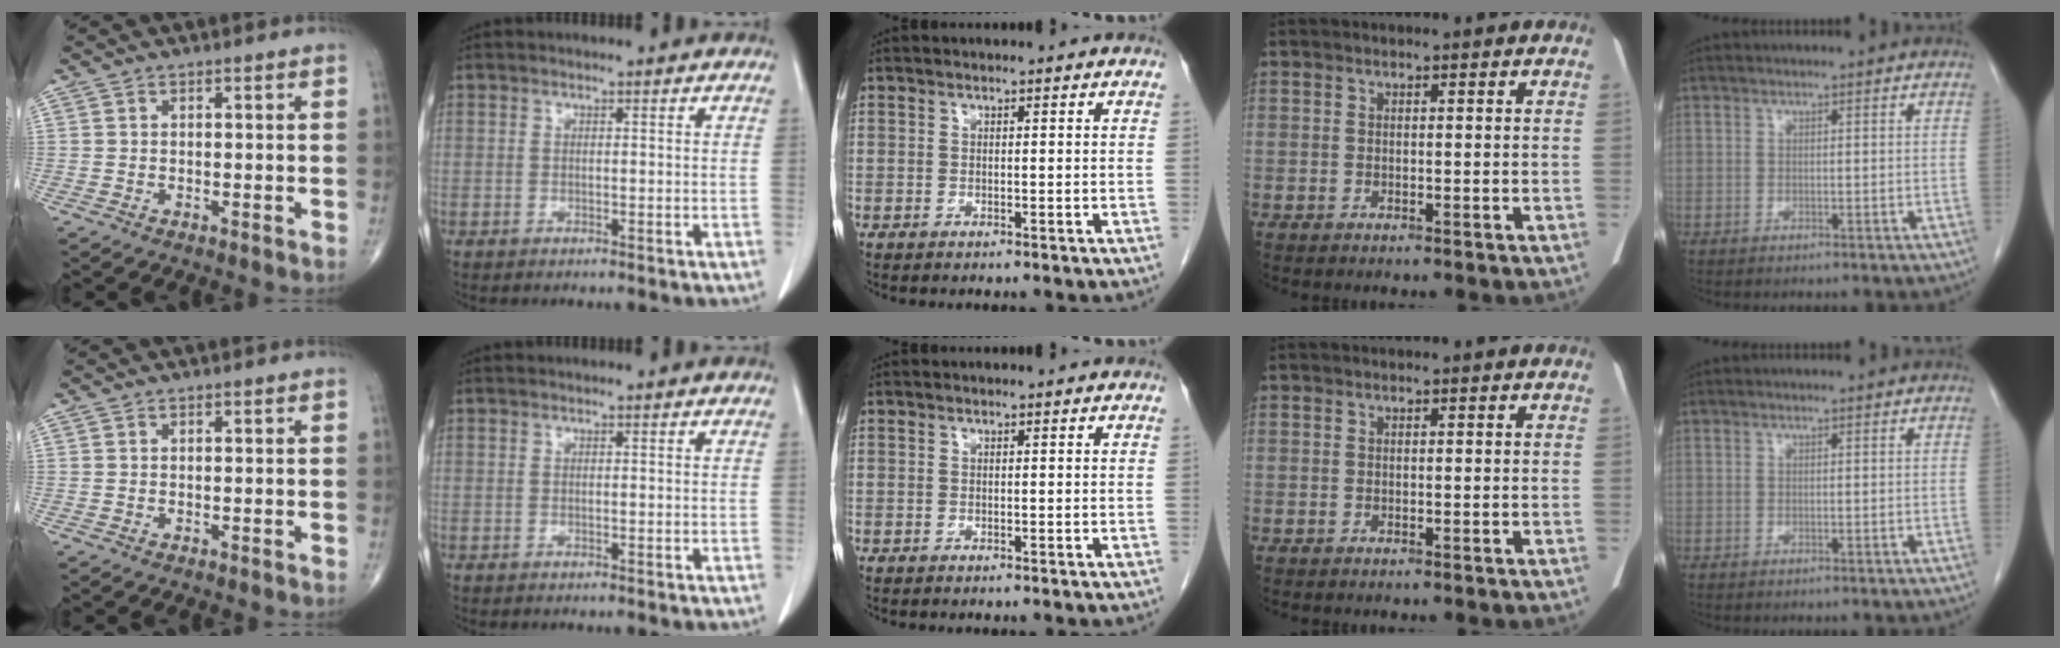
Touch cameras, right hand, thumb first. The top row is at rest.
{}